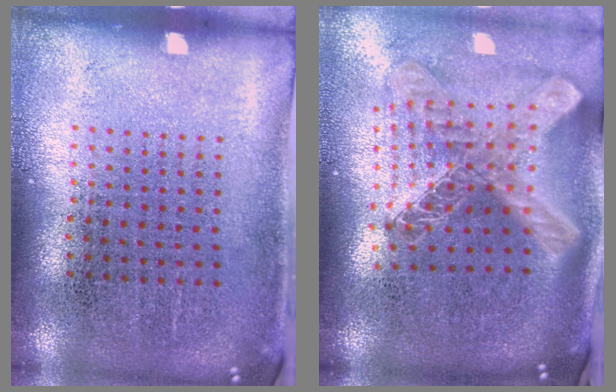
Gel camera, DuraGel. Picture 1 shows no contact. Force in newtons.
{"total": 2.9, "press": 2.1, "slide": 2.0}